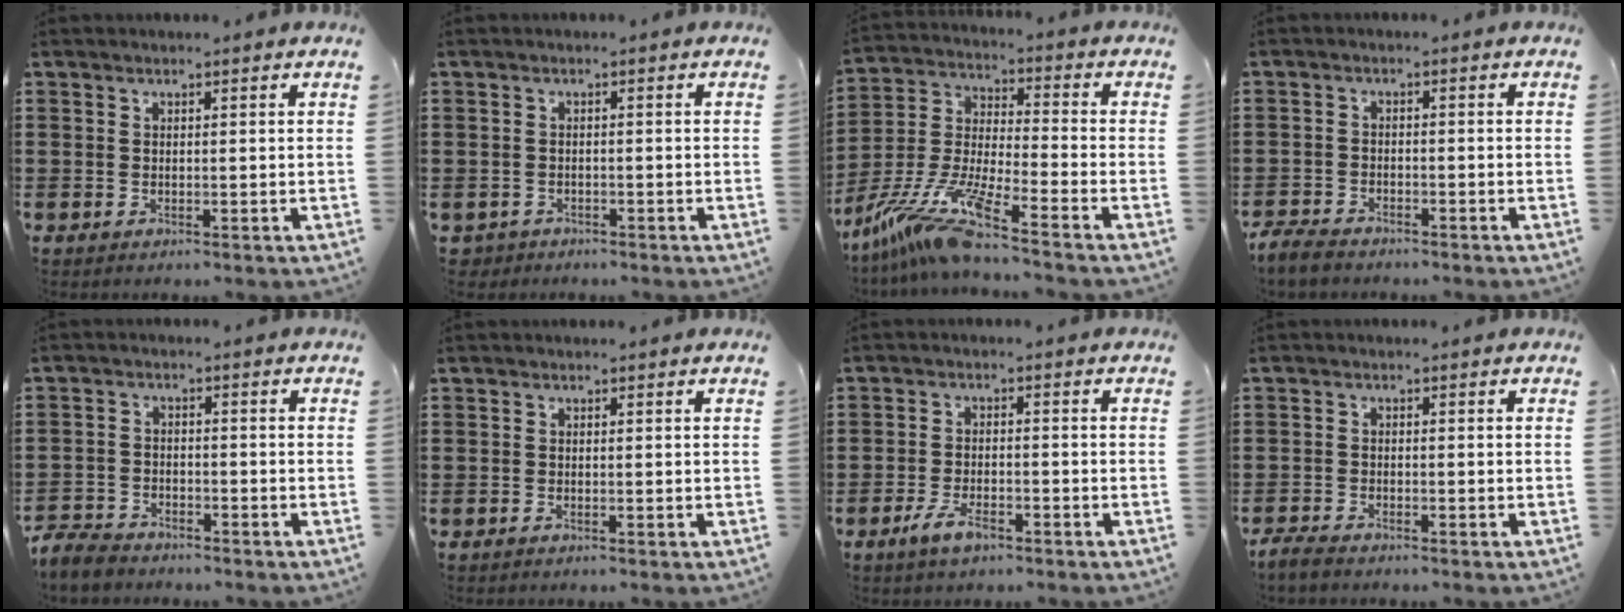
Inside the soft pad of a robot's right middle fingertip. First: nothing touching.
{"total": 1.5, "force": [-1.3, 0.6, -0.2], "torque": [-0.005, 0.001, -0.030]}
{"total": 11.2, "force": [-9.1, -0.2, 6.5], "torque": [-0.157, -0.012, -0.191]}
{"total": 3.3, "force": [-3.1, 0.9, 0.7], "torque": [-0.030, 0.000, -0.067]}
{"total": 4.5, "force": [-4.3, 1.2, 0.6], "torque": [-0.033, 0.000, -0.093]}
{"total": 0.0}
{"total": 4.2, "force": [-2.7, 1.7, 2.7], "torque": [-0.067, -0.001, -0.056]}
{"total": 2.3, "force": [-2.2, 0.6, 0.6], "torque": [-0.022, 0.004, -0.046]}